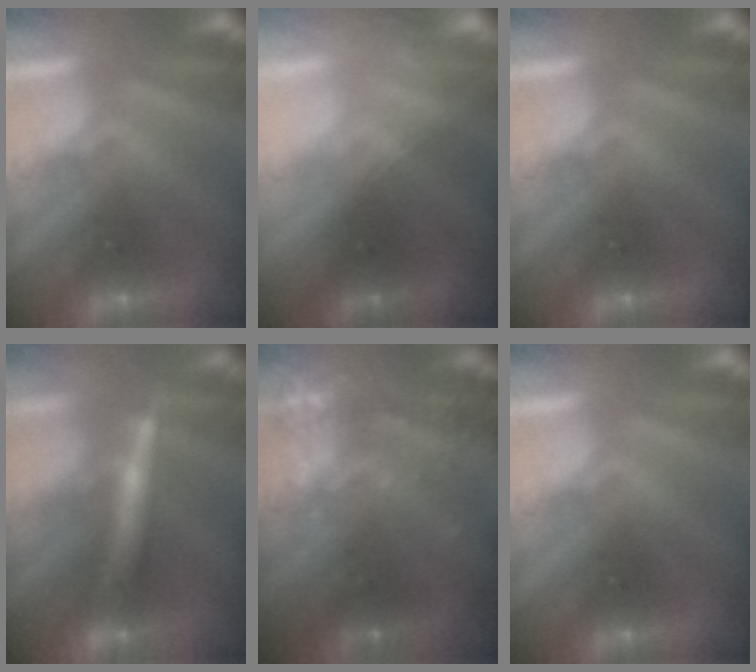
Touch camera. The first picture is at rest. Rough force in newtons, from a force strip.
{"total": 1.8}
{"total": 0.0}
{"total": 3.1}
{"total": 8.6}
{"total": 0.0}